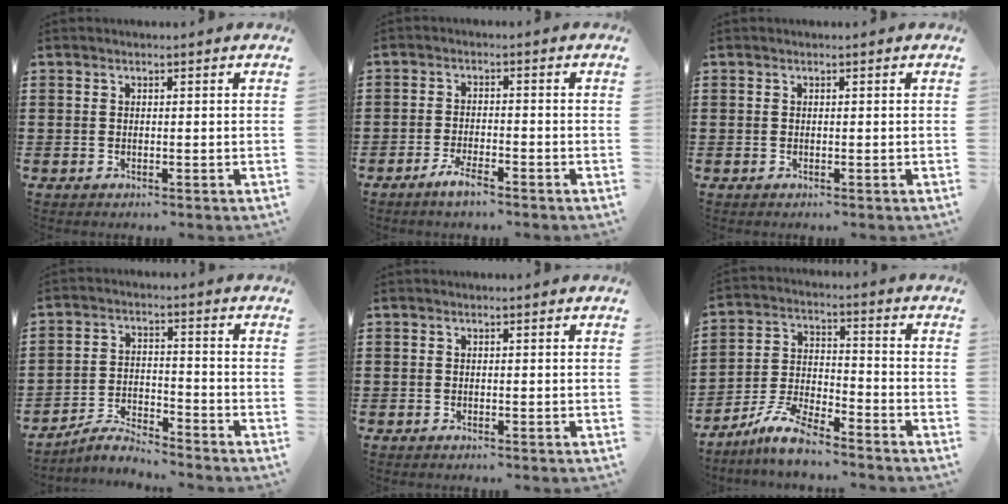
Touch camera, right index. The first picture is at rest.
{"total": 3.1, "force": [-2.4, 0.5, 1.8], "torque": [-0.037, 0.004, -0.047]}
{"total": 0.0}
{"total": 4.3, "force": [-4.2, 0.5, 0.9], "torque": [-0.025, 0.005, -0.087]}
{"total": 0.0}
{"total": 7.3, "force": [-6.4, 1.2, 3.4], "torque": [-0.089, 0.000, -0.129]}